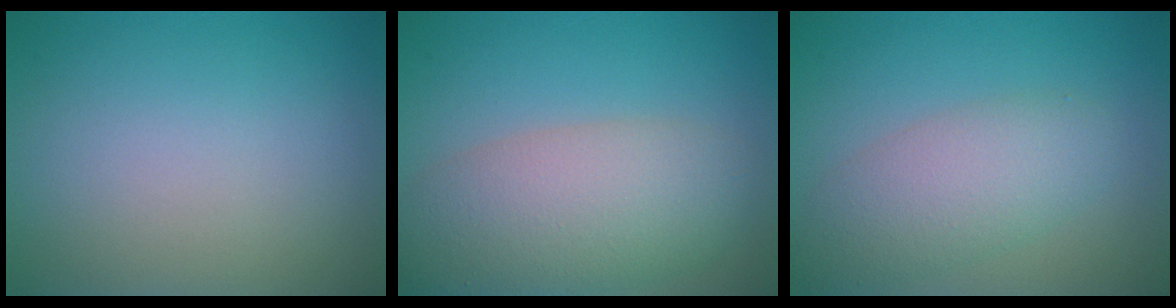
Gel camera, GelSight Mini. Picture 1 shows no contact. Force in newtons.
{"total": 7.5, "press": 7.5, "slide": 0.4}
{"total": 4.5, "press": 4.5, "slide": 0.4}